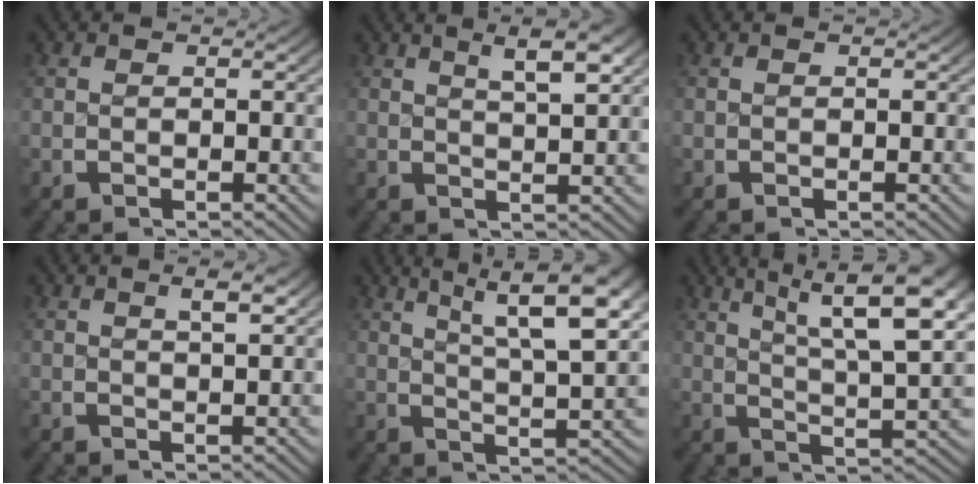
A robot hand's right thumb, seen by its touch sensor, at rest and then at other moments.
{"total": 4.8, "force": [2.7, 1.5, 3.6], "torque": [-0.041, 0.015, 0.039]}
{"total": 0.0}
{"total": 2.6, "force": [1.4, 0.6, 2.0], "torque": [-0.021, 0.008, 0.022]}
{"total": 8.4, "force": [2.9, 3.9, 6.9], "torque": [-0.088, -0.002, 0.042]}
{"total": 9.3, "force": [2.9, 4.4, 7.6], "torque": [-0.098, -0.005, 0.043]}